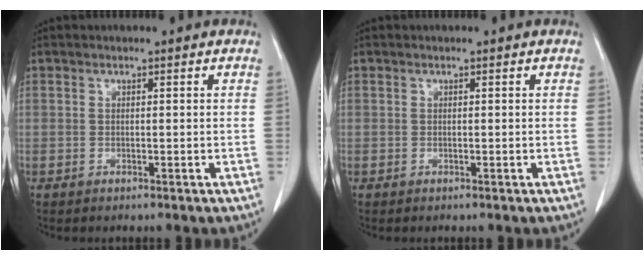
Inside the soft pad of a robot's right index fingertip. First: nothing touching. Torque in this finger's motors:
{"motor_torque": [0.00, 0.00, 0.00, 0.00]}